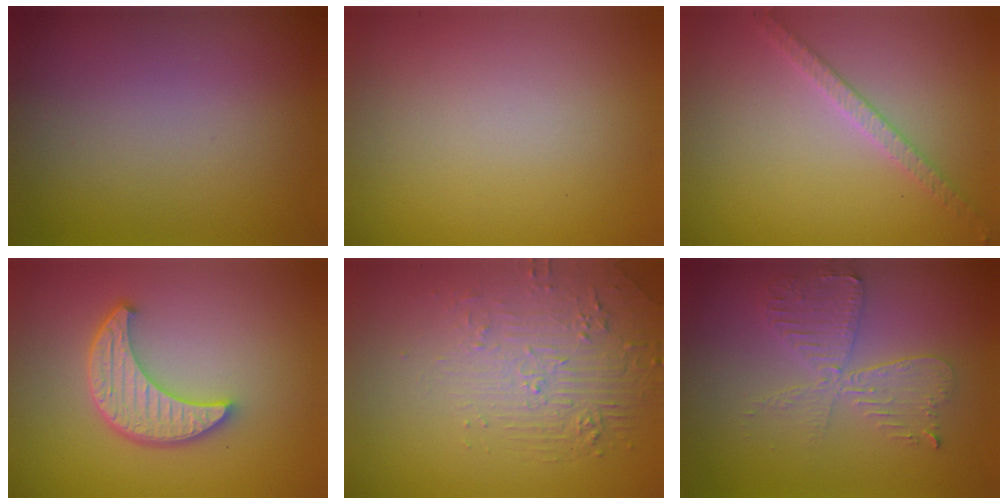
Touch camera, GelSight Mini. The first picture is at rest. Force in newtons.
{"total": 0.0}
{"total": 2.1, "press": 2.0, "slide": 0.6}
{"total": 5.1, "press": 4.0, "slide": 3.1}
{"total": 2.1, "press": 1.5, "slide": 1.5}
{"total": 4.1, "press": 3.5, "slide": 2.1}